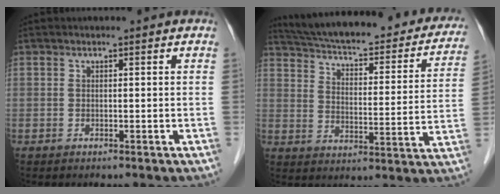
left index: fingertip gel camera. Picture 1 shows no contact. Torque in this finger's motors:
{"motor_torque": [-1.09, -1.05, -0.30, 0.07]}